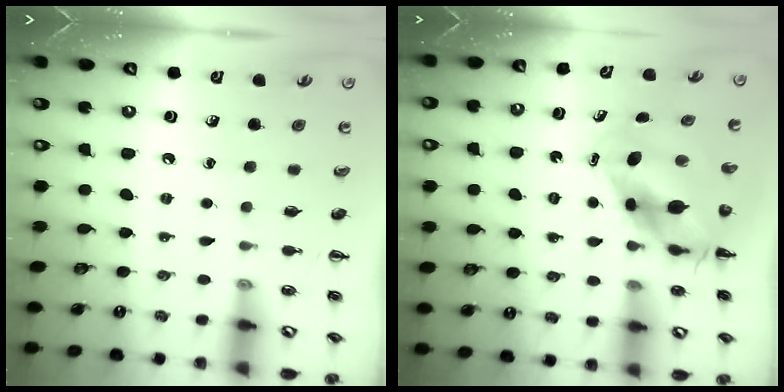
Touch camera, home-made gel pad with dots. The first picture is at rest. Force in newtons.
{"total": 6.6, "press": 6.4, "slide": 1.8}